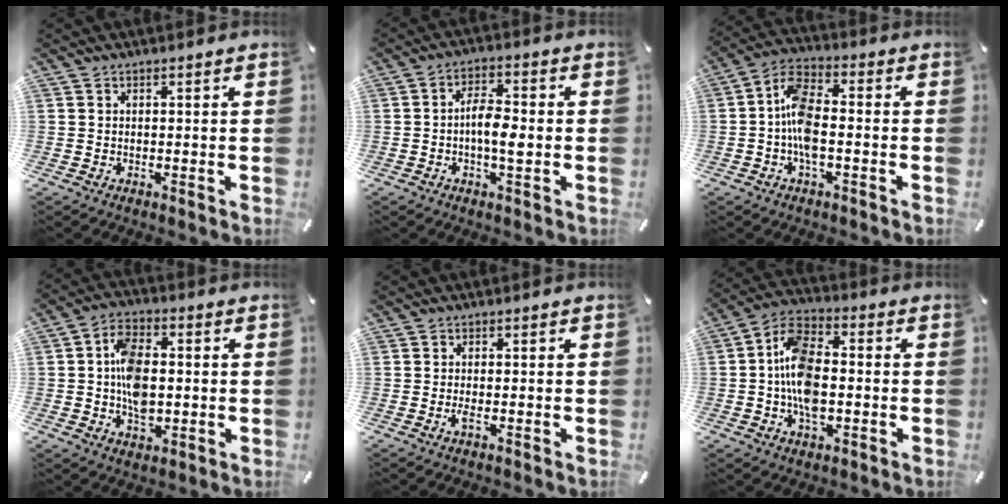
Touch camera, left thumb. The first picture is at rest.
{"total": 6.7, "force": [-1.3, 2.8, 6.0], "torque": [-0.109, 0.011, -0.023]}
{"total": 9.0, "force": [-2.1, 4.3, 7.5], "torque": [-0.165, 0.003, -0.041]}
{"total": 10.5, "force": [-0.6, 7.0, 7.8], "torque": [-0.149, 0.008, -0.010]}
{"total": 1.7, "force": [-0.5, 0.3, 1.6], "torque": [-0.029, -0.002, -0.008]}
{"total": 11.8, "force": [-1.9, 7.3, 9.1], "torque": [-0.200, 0.011, -0.035]}